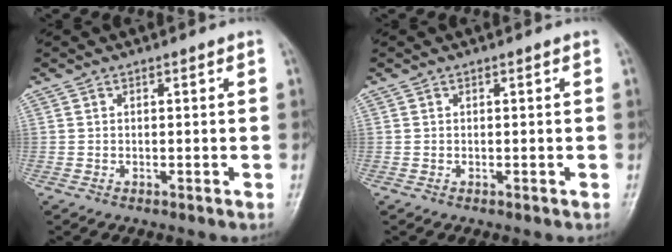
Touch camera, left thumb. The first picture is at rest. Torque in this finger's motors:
{"motor_torque": [-0.02, 0.03, -0.05, -0.01, 0.00]}